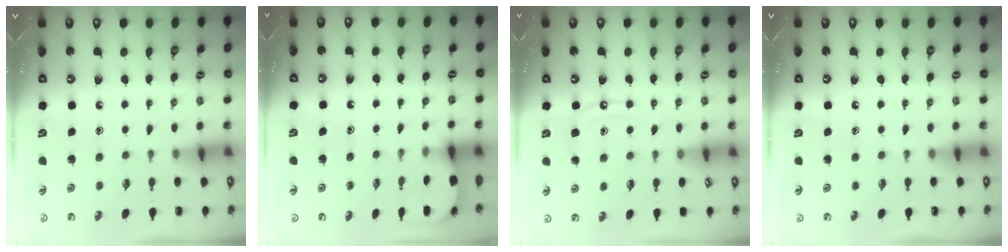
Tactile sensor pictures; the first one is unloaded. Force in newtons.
{"total": 2.7, "press": 2.7, "slide": 0.3}
{"total": 7.2, "press": 7.1, "slide": 0.8}
{"total": 0.0}